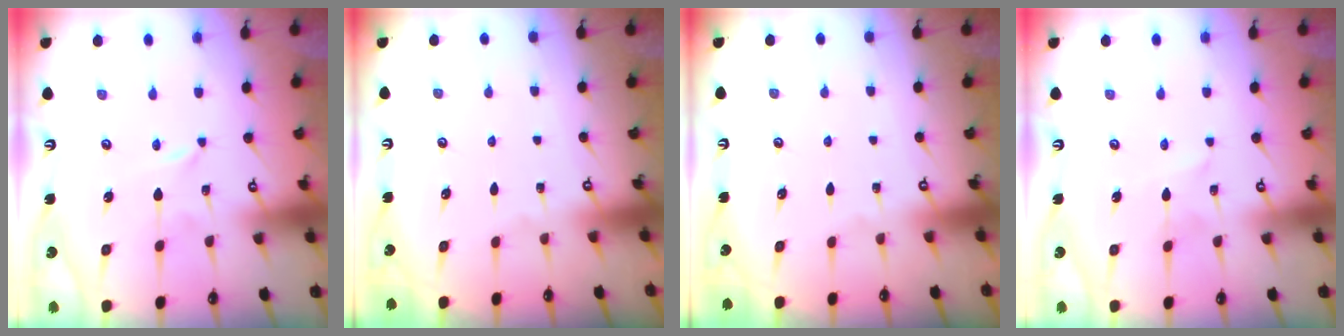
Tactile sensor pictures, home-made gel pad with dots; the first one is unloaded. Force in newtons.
{"total": 0.0}
{"total": 0.0}
{"total": 1.9, "press": 1.9, "slide": 0.2}